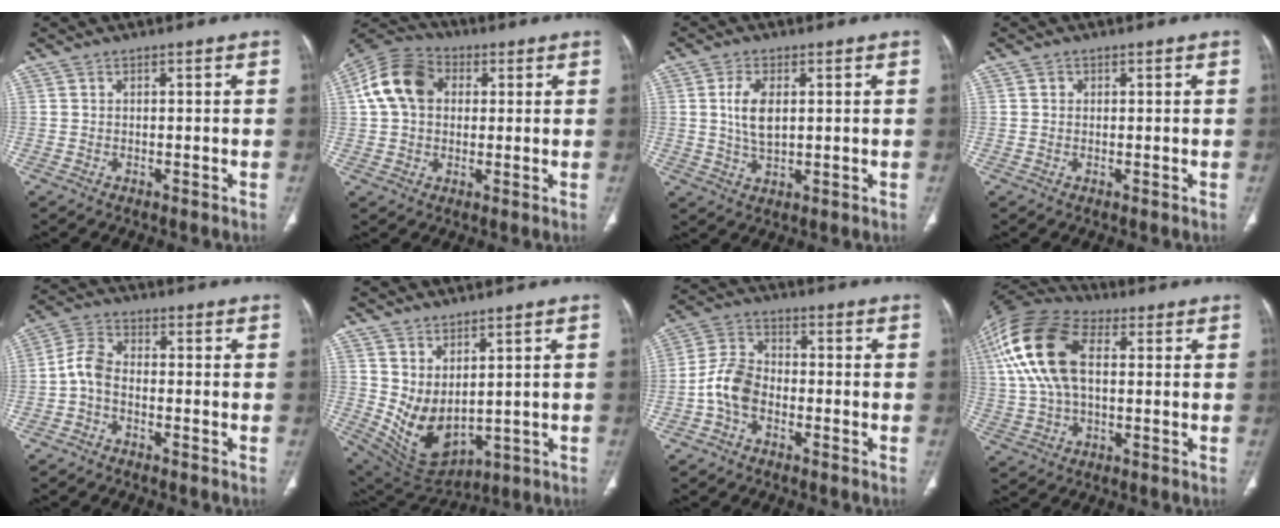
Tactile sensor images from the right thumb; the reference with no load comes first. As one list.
[{"total": 12.0, "force": [2.4, 9.0, 7.6], "torque": [-0.132, 0.023, 0.033]}, {"total": 6.0, "force": [1.2, 3.1, 5.1], "torque": [-0.099, -0.006, 0.025]}, {"total": 0.7, "force": [0.2, 0.6, 0.0], "torque": [0.005, 0.002, 0.004]}, {"total": 4.8, "force": [-1.4, 2.9, 3.6], "torque": [-0.074, 0.021, -0.039]}, {"total": 9.7, "force": [2.7, 5.3, 7.7], "torque": [-0.132, -0.032, 0.082]}, {"total": 7.2, "force": [-2.4, 4.8, 4.8], "torque": [-0.087, 0.026, -0.059]}, {"total": 17.9, "force": [4.0, 10.1, 14.3], "torque": [-0.301, 0.021, 0.067]}]